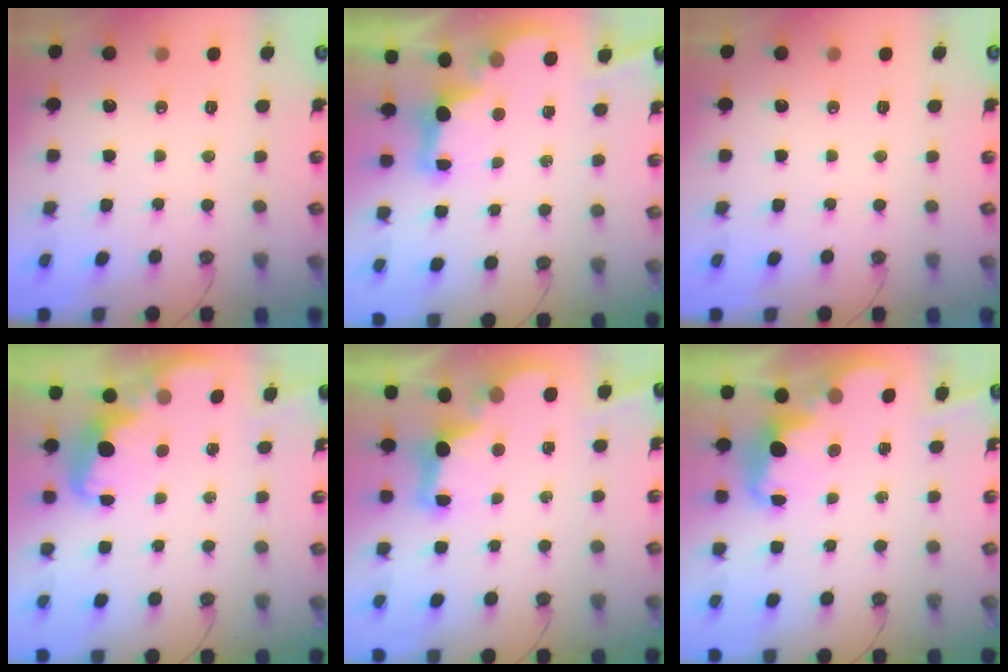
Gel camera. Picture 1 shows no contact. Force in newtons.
{"total": 2.5, "press": 2.4, "slide": 0.7}
{"total": 0.0}
{"total": 2.6, "press": 2.6, "slide": 0.5}
{"total": 2.8, "press": 2.7, "slide": 0.9}
{"total": 2.6, "press": 2.6, "slide": 0.4}